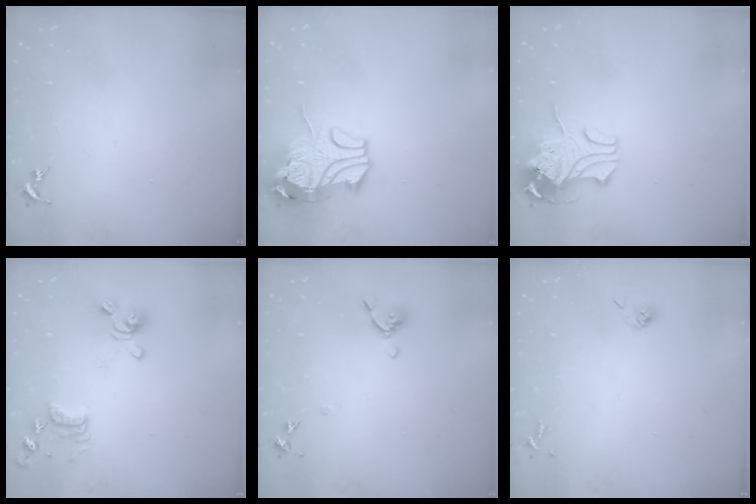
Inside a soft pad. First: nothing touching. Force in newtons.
{"total": 13.3, "press": 13.1, "slide": 2.0}
{"total": 10.9, "press": 10.9, "slide": 1.1}
{"total": 13.1, "press": 13.0, "slide": 1.3}
{"total": 7.9, "press": 7.8, "slide": 1.5}
{"total": 4.2, "press": 4.0, "slide": 1.1}